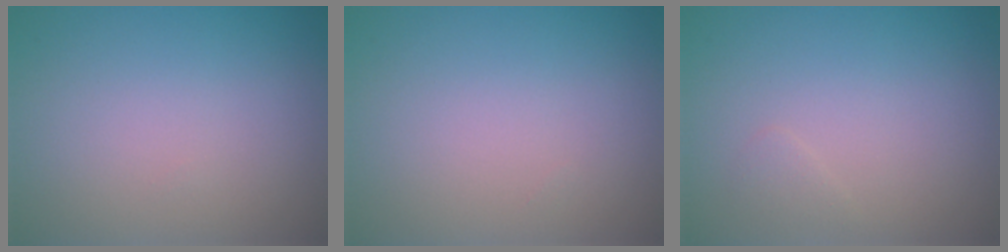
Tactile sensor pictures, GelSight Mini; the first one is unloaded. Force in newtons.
{"total": 0.0}
{"total": 0.6, "press": 0.6, "slide": 0.0}